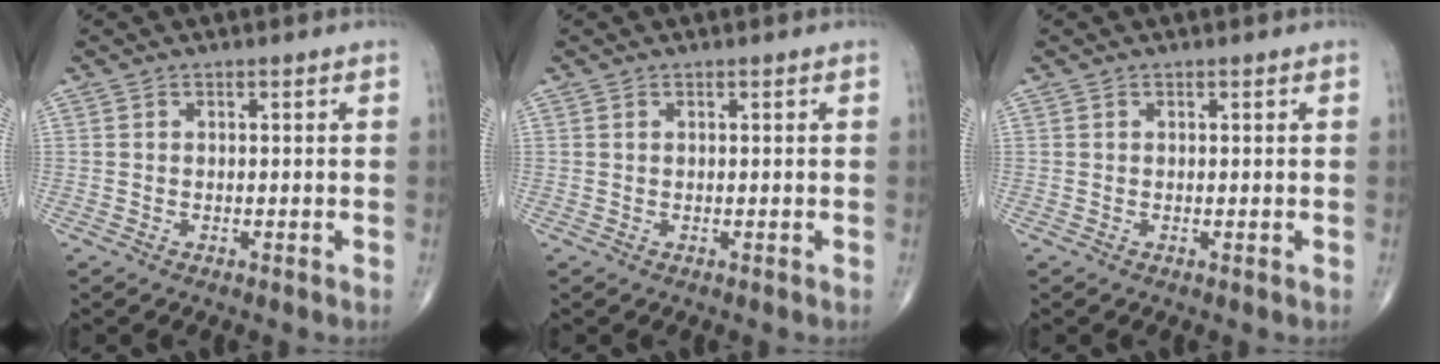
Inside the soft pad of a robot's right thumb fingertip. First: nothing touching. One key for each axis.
{"total": 0.0}
{"total": 0.0}